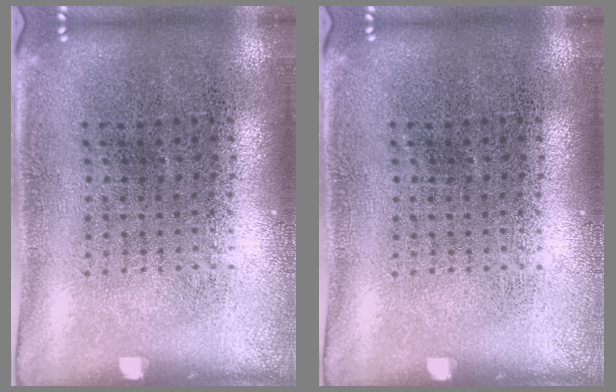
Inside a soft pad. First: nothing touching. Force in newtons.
{"total": 0.0}